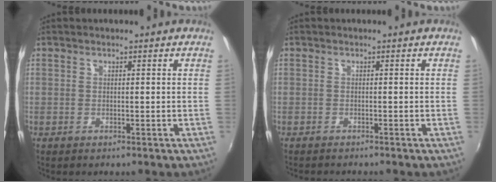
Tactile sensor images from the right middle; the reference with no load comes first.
{"total": 1.5, "force": [-1.4, 0.2, 0.3], "torque": [-0.010, -0.010, -0.025]}